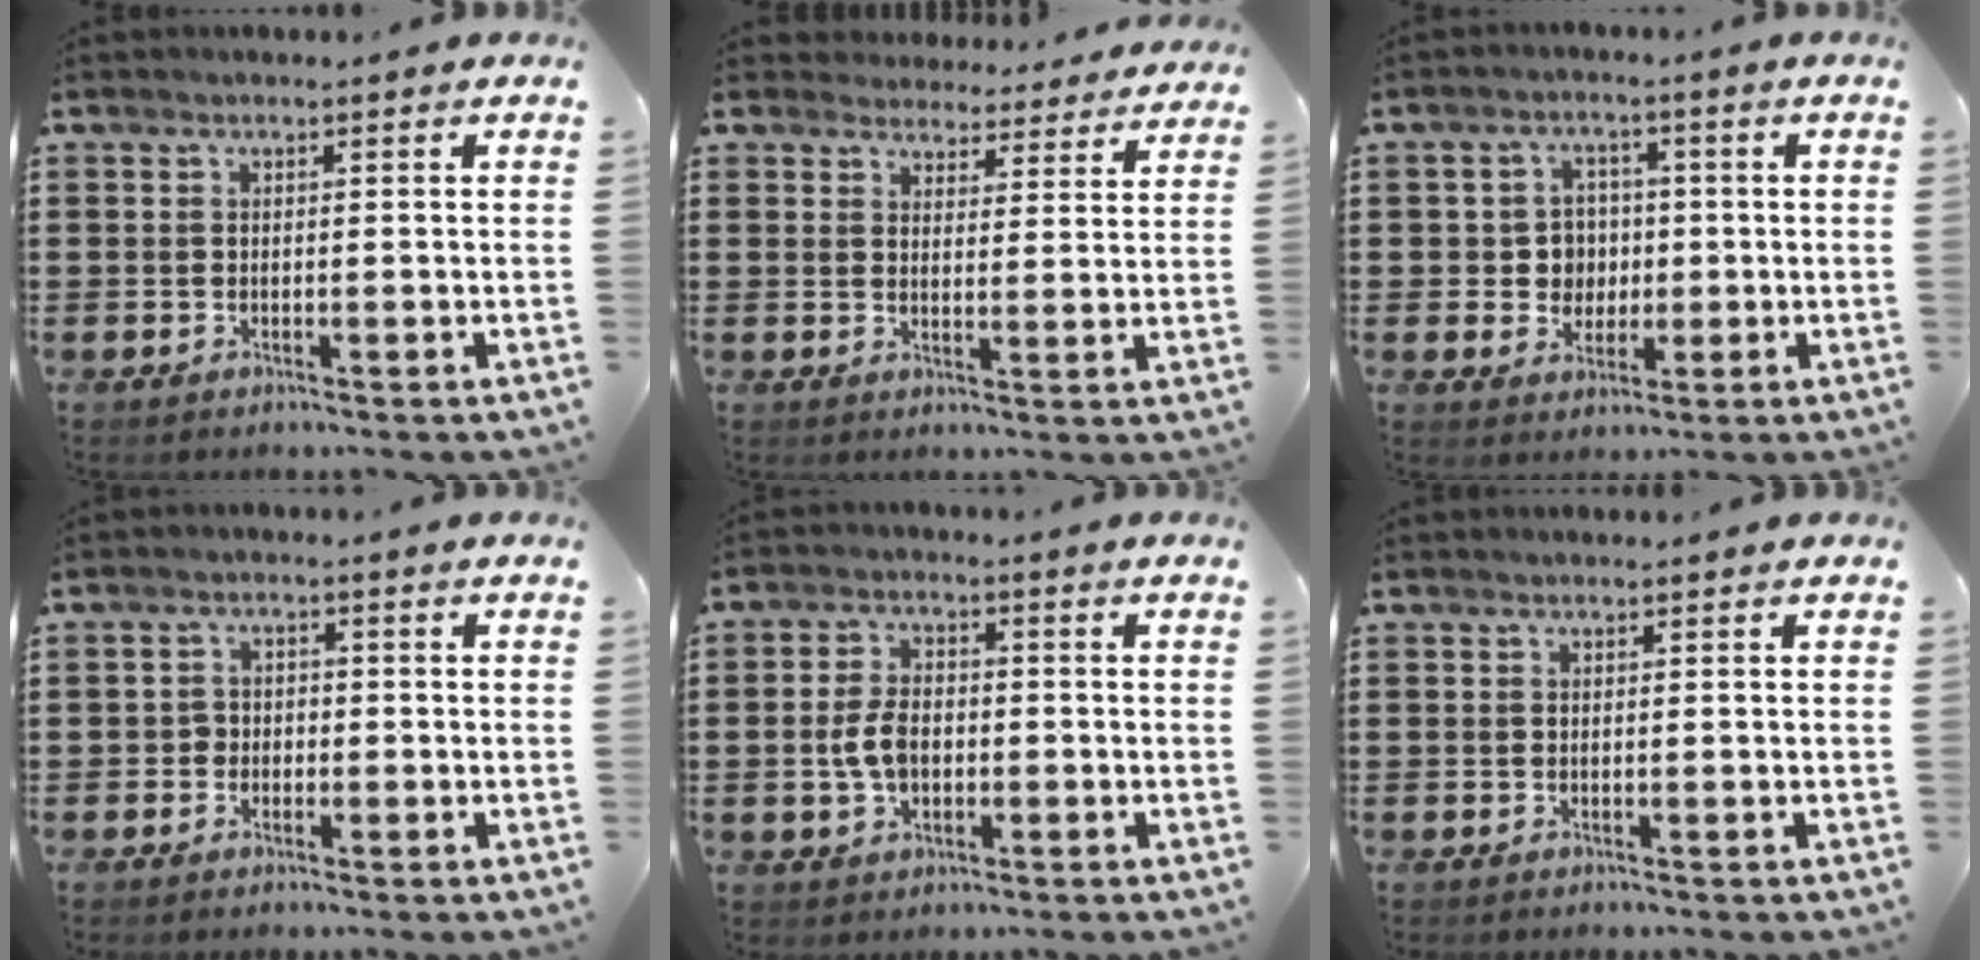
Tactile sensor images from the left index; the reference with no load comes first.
{"total": 4.1, "force": [4.1, 0.6, -0.1], "torque": [-0.019, -0.021, 0.073]}
{"total": 5.2, "force": [0.0, 4.9, 1.7], "torque": [-0.045, 0.012, -0.004]}
{"total": 1.9, "force": [-0.8, 1.7, 0.4], "torque": [-0.014, 0.004, -0.019]}
{"total": 5.4, "force": [-0.7, 3.3, 4.1], "torque": [-0.107, -0.002, -0.022]}
{"total": 0.0}